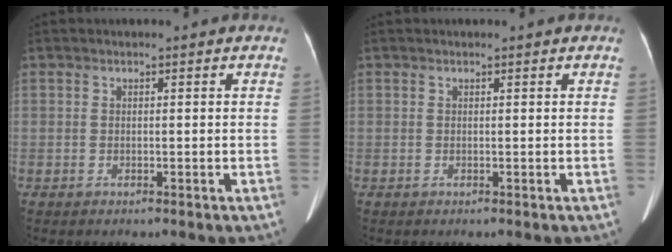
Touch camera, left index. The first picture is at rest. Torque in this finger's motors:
{"motor_torque": [0.03, -0.02, 0.02, 0.00]}